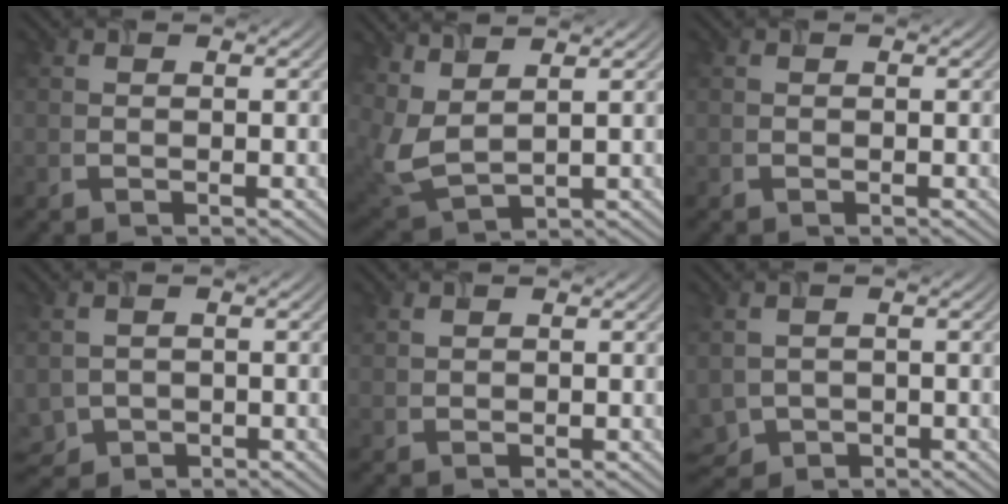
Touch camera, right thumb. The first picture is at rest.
{"total": 5.3, "force": [3.4, 1.9, 3.6], "torque": [-0.108, -0.002, 0.073]}
{"total": 0.0}
{"total": 2.9, "force": [-0.4, 2.5, 1.5], "torque": [-0.052, -0.011, -0.007]}
{"total": 0.9, "force": [0.8, 0.3, 0.4], "torque": [-0.018, 0.001, 0.021]}
{"total": 3.5, "force": [-0.6, 2.8, 2.0], "torque": [-0.063, -0.011, -0.011]}